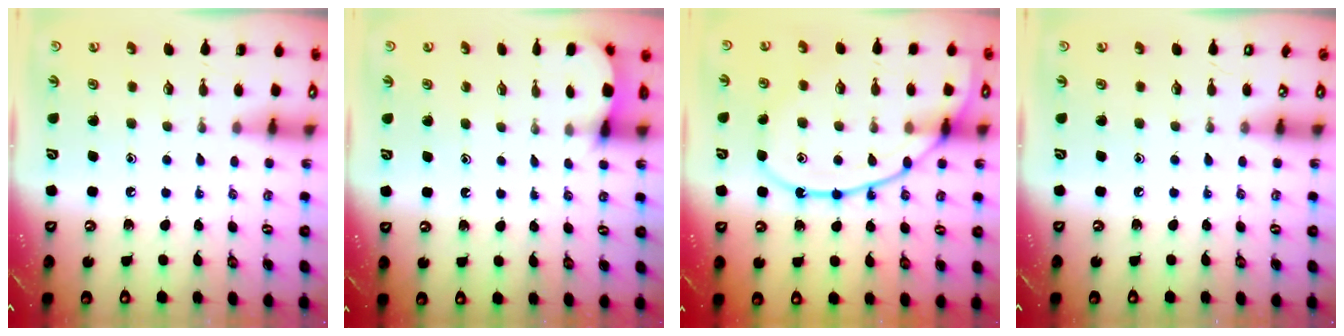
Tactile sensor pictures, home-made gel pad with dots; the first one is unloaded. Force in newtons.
{"total": 2.1, "press": 2.1, "slide": 0.1}
{"total": 15.6, "press": 15.6, "slide": 1.3}
{"total": 0.0}